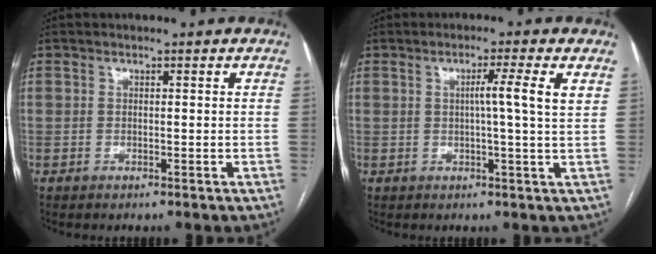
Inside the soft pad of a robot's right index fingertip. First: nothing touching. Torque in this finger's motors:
{"motor_torque": [0.70, 0.19, 0.12, 0.07]}